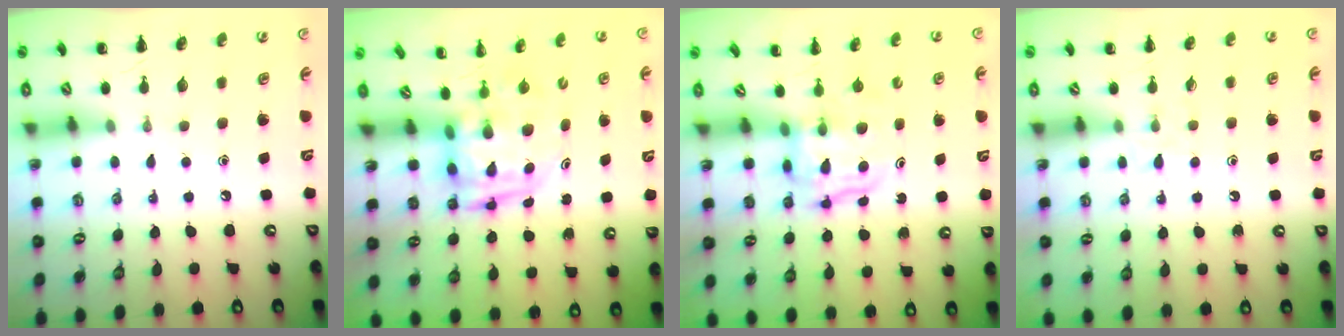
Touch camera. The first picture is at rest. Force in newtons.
{"total": 3.3, "press": 3.2, "slide": 0.7}
{"total": 3.5, "press": 3.5, "slide": 0.3}
{"total": 4.5, "press": 4.1, "slide": 1.8}